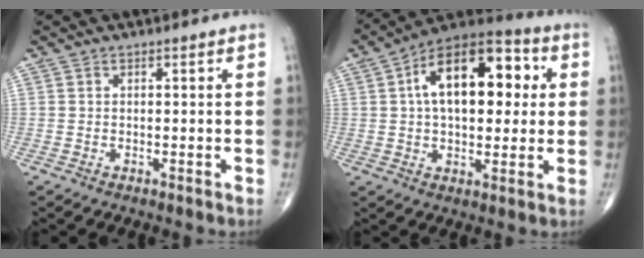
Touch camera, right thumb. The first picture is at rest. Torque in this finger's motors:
{"motor_torque": [1.04, 3.96, 1.76, 0.39, 0.17]}